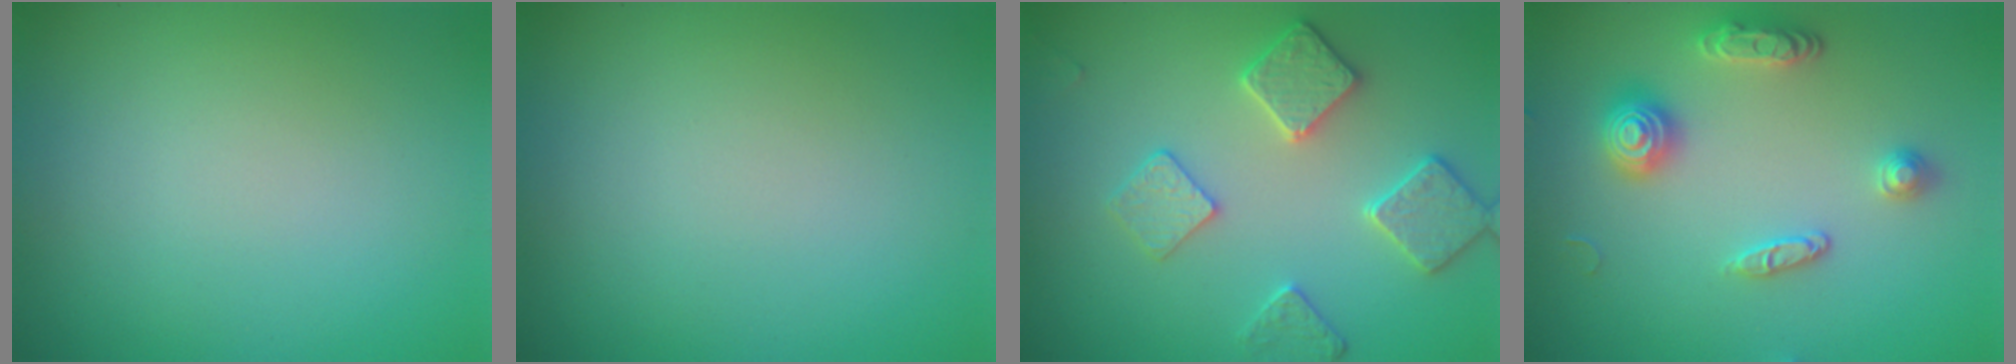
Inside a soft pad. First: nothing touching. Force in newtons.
{"total": 0.0}
{"total": 3.5, "press": 3.5, "slide": 0.2}
{"total": 3.2, "press": 3.1, "slide": 0.7}